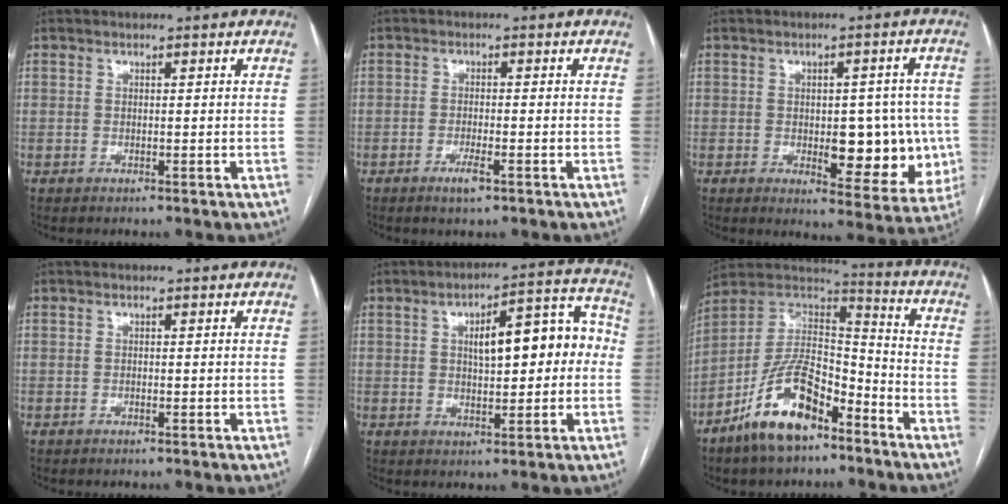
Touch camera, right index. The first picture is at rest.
{"total": 2.7, "force": [-1.6, 0.4, 2.2], "torque": [-0.041, -0.003, -0.027]}
{"total": 11.5, "force": [-1.4, 5.3, 10.1], "torque": [-0.110, 0.008, -0.005]}
{"total": 0.0}
{"total": 11.2, "force": [0.9, 4.0, 10.5], "torque": [-0.140, 0.045, 0.018]}
{"total": 15.2, "force": [-9.3, 6.2, 10.3], "torque": [-0.197, 0.018, -0.169]}